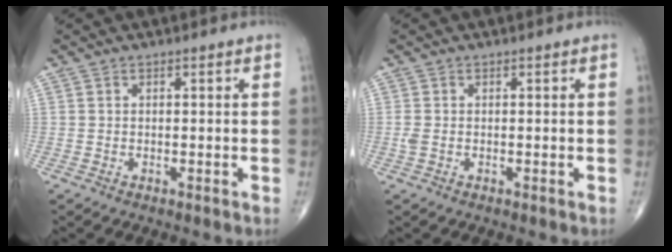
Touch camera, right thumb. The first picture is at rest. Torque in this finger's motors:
{"motor_torque": [0.73, 0.22, 0.55, 0.23, 0.00]}